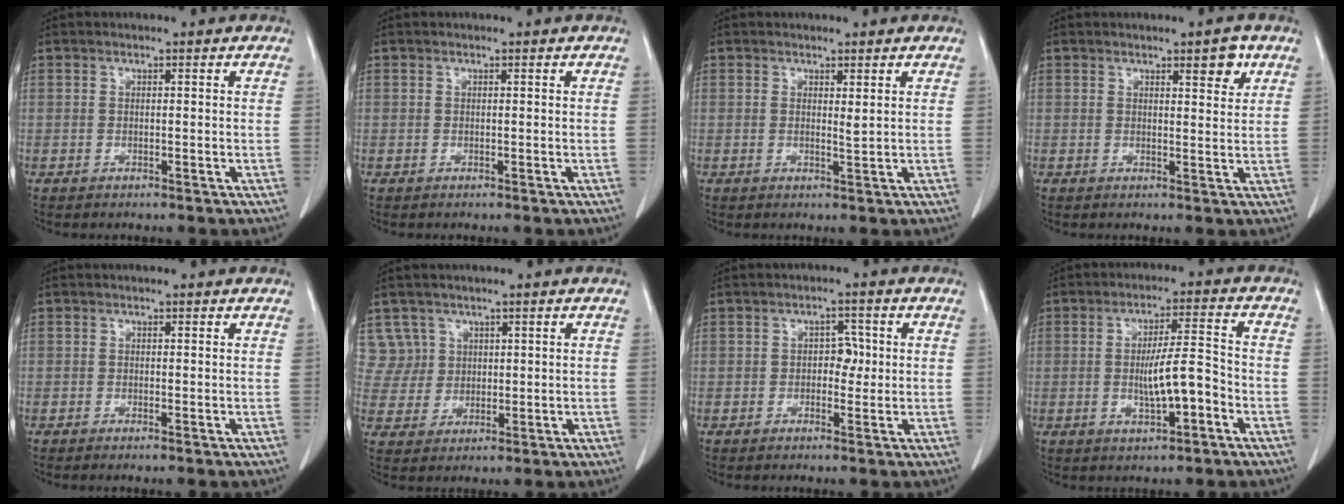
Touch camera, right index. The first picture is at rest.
{"total": 0.0}
{"total": 0.9, "force": [0.4, 0.0, 0.8], "torque": [-0.018, -0.005, 0.007]}
{"total": 3.2, "force": [1.9, 0.8, 2.4], "torque": [-0.032, -0.005, 0.025]}
{"total": 0.0}
{"total": 4.7, "force": [2.2, 4.2, -0.5], "torque": [0.020, 0.011, 0.048]}
{"total": 2.7, "force": [0.0, 1.8, 2.1], "torque": [-0.021, 0.008, -0.003]}
{"total": 7.1, "force": [-1.9, 1.2, 6.8], "torque": [-0.118, 0.006, -0.032]}